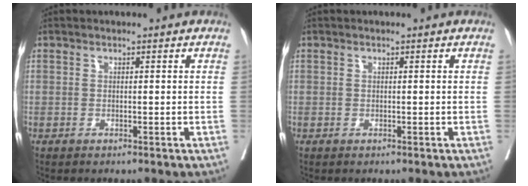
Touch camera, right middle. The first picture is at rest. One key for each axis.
{"total": 0.0}